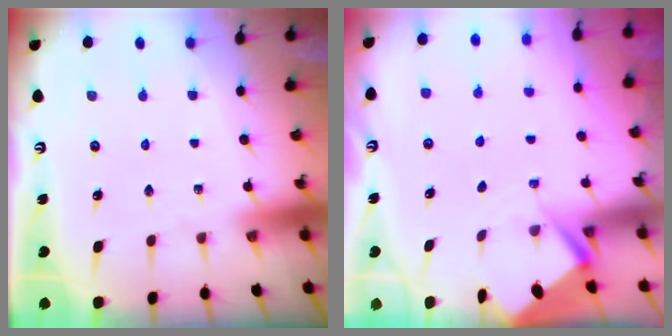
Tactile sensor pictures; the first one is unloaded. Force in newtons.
{"total": 2.9, "press": 2.8, "slide": 0.4}